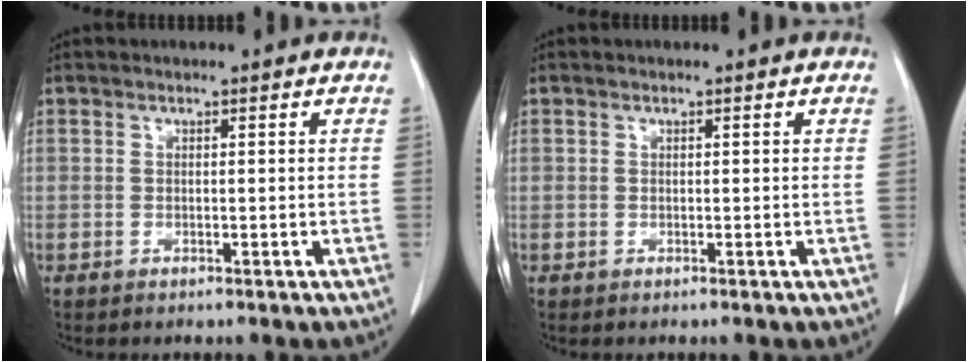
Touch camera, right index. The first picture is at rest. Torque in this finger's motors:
{"motor_torque": [-0.50, 0.25, -1.05, -0.21]}